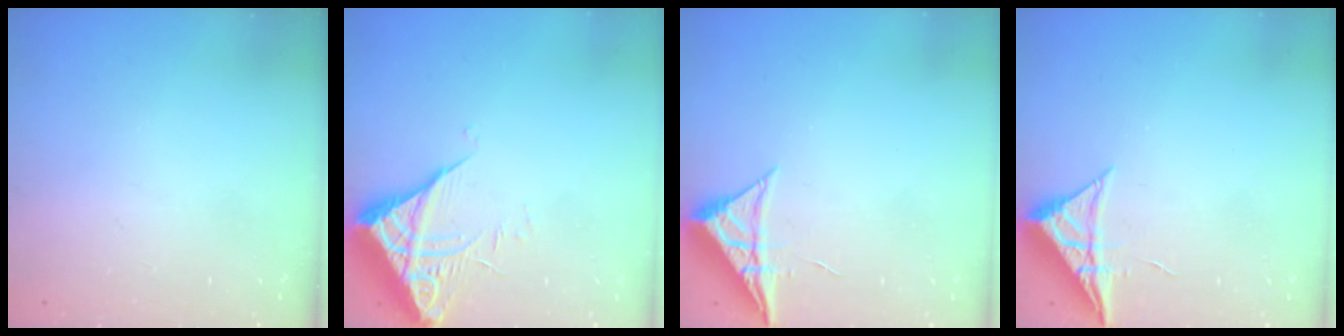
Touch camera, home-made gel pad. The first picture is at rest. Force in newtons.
{"total": 7.0, "press": 7.0, "slide": 0.6}
{"total": 6.6, "press": 6.6, "slide": 0.2}
{"total": 6.6, "press": 6.6, "slide": 0.2}